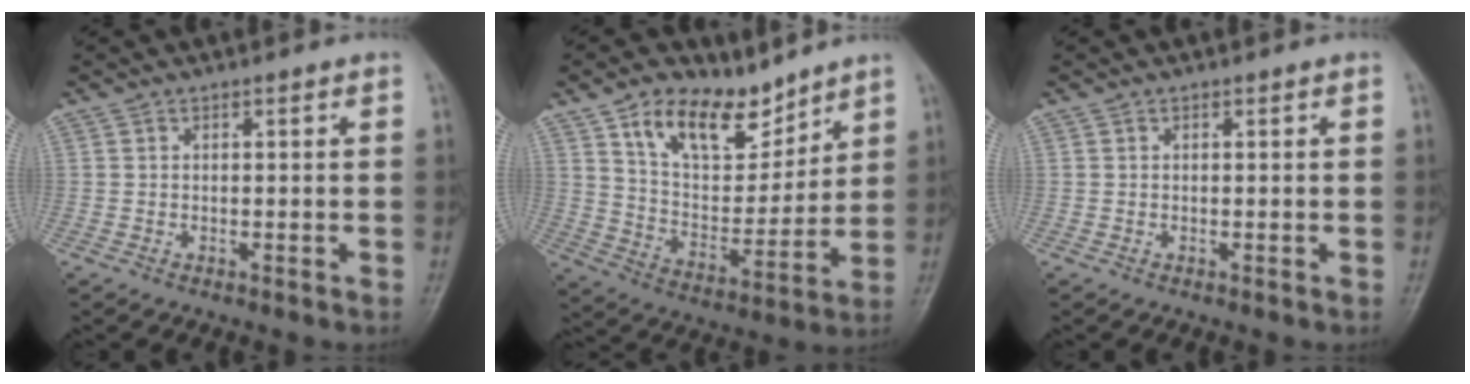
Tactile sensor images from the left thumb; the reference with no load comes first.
{"total": 14.7, "force": [9.9, 7.9, 7.4], "torque": [-0.088, -0.060, 0.185]}
{"total": 0.0}